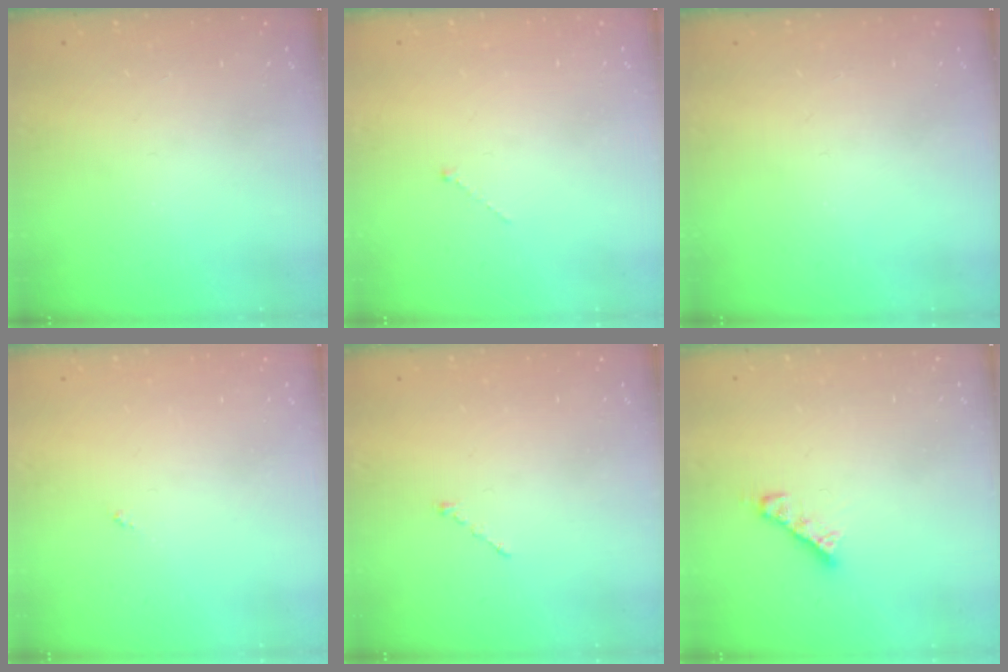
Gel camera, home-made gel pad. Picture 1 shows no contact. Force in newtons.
{"total": 0.0}
{"total": 0.0}
{"total": 0.0}
{"total": 1.0, "press": 0.9, "slide": 0.3}
{"total": 4.8, "press": 4.8, "slide": 0.3}